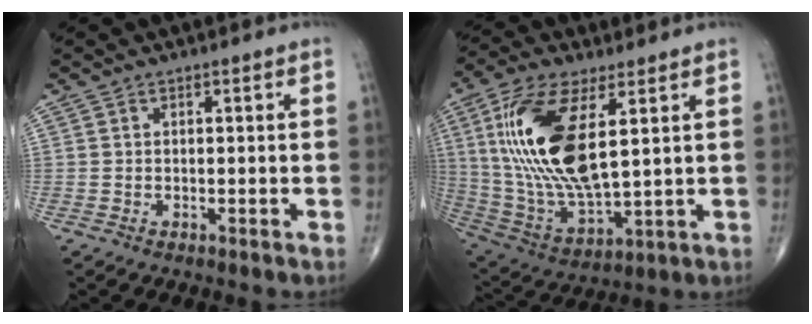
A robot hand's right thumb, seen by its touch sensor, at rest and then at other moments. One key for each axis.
{"total": 21.1, "fx": 5.1, "fy": 8.5, "fz": 18.7, "tx": -0.391, "ty": -0.026, "tz": 0.103}